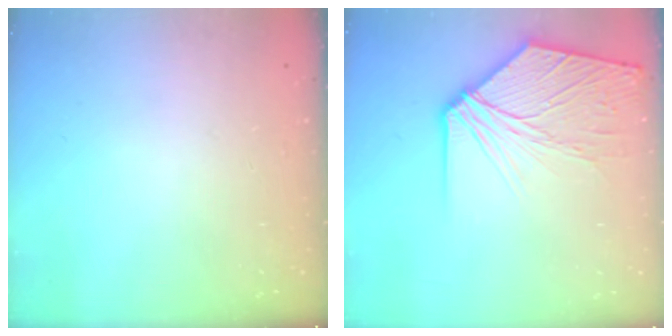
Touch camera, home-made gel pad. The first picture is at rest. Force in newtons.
{"total": 11.7, "press": 11.5, "slide": 2.1}